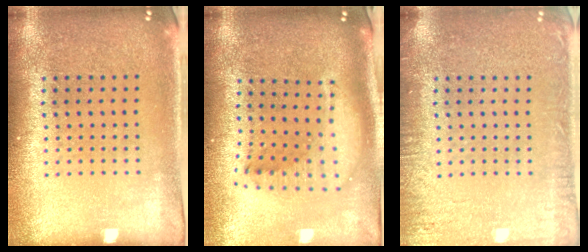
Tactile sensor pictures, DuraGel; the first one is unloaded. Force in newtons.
{"total": 2.0, "press": 1.6, "slide": 1.2}
{"total": 2.9, "press": 2.8, "slide": 0.4}